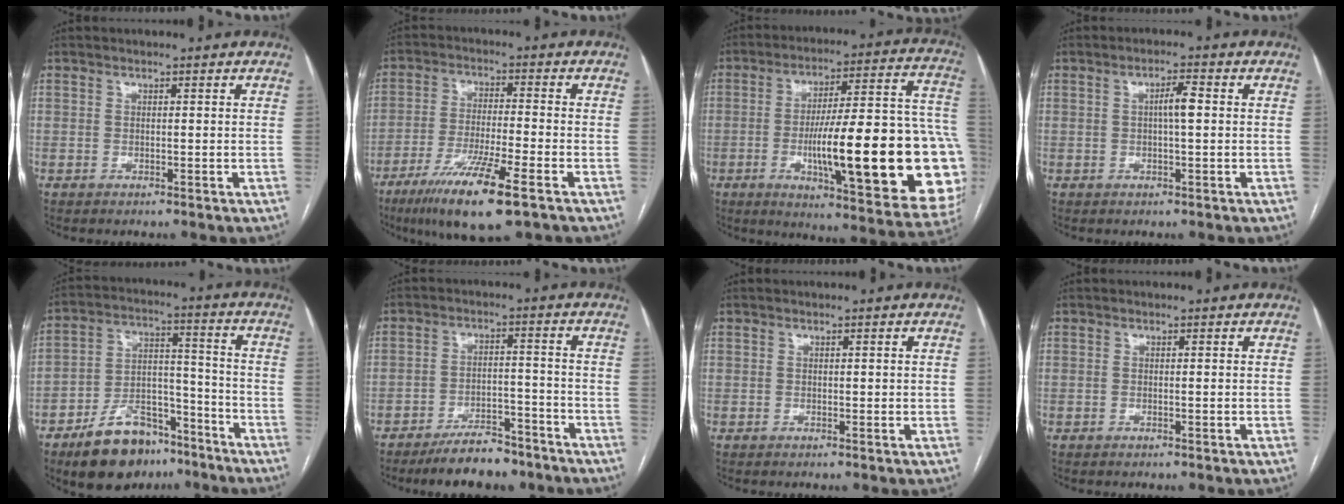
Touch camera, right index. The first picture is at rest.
{"total": 12.7, "force": [-7.4, 0.7, 10.3], "torque": [-0.193, -0.031, -0.127]}
{"total": 30.5, "force": [-5.8, 4.6, 29.6], "torque": [-0.333, 0.005, -0.082]}
{"total": 3.1, "force": [0.2, 0.3, 3.1], "torque": [-0.054, 0.004, 0.003]}
{"total": 13.8, "force": [-9.6, 7.1, 6.8], "torque": [-0.114, 0.029, -0.158]}
{"total": 8.5, "force": [-7.1, 2.9, 3.7], "torque": [-0.056, 0.001, -0.119]}
{"total": 0.6, "force": [0.1, 0.3, 0.5], "torque": [-0.005, 0.001, 0.002]}
{"total": 0.0}